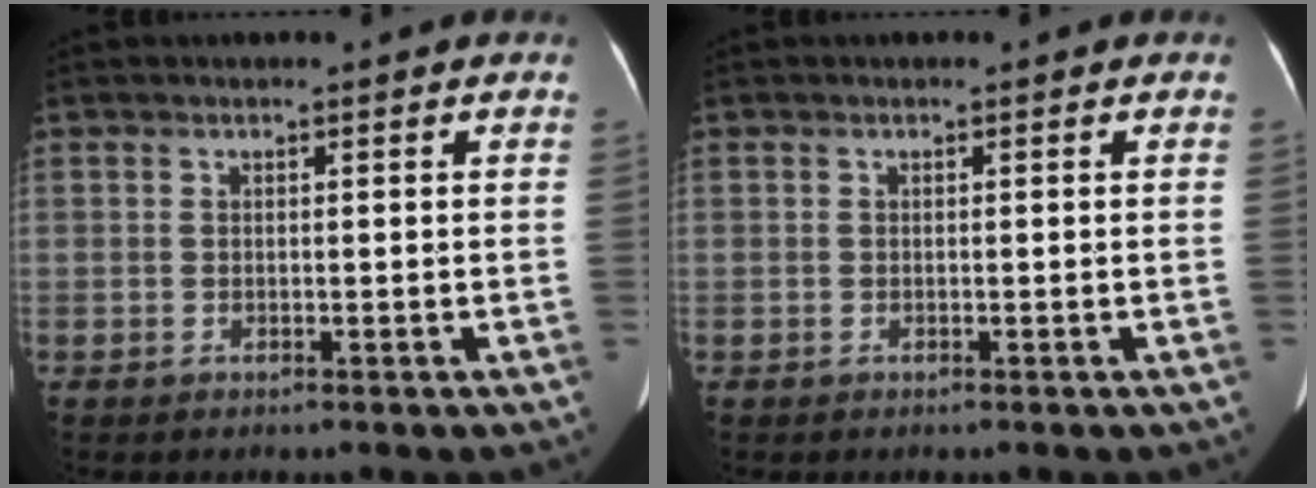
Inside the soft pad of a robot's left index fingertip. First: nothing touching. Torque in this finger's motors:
{"motor_torque": [0.04, 0.08, 0.06, 0.02]}